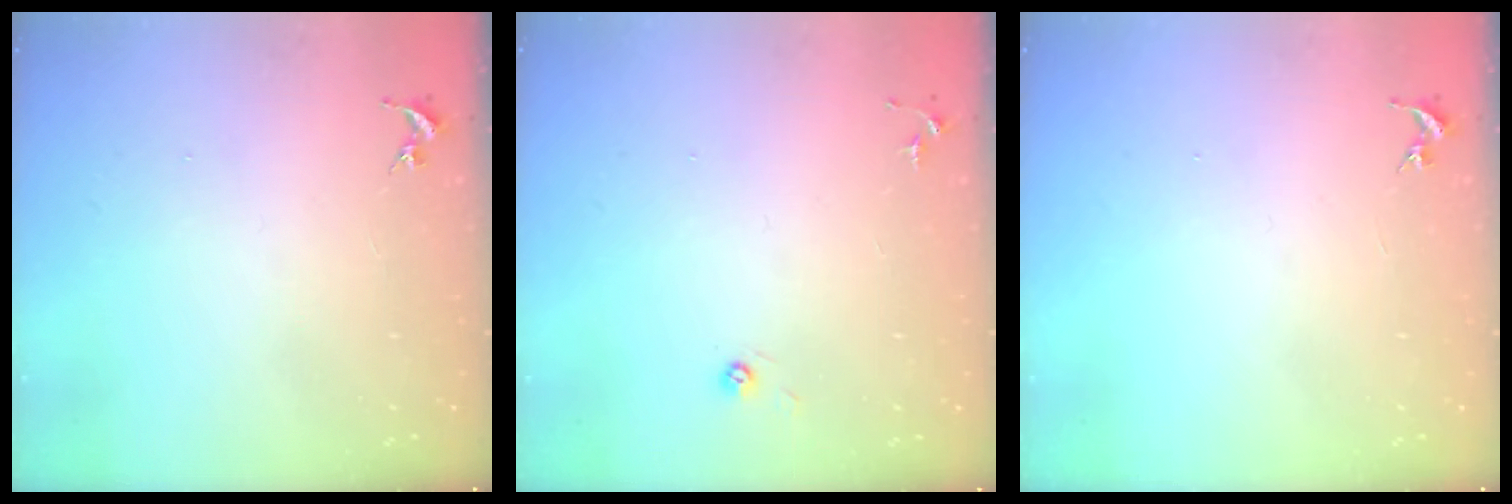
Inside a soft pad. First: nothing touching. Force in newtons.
{"total": 3.1, "press": 3.0, "slide": 0.8}
{"total": 0.0}